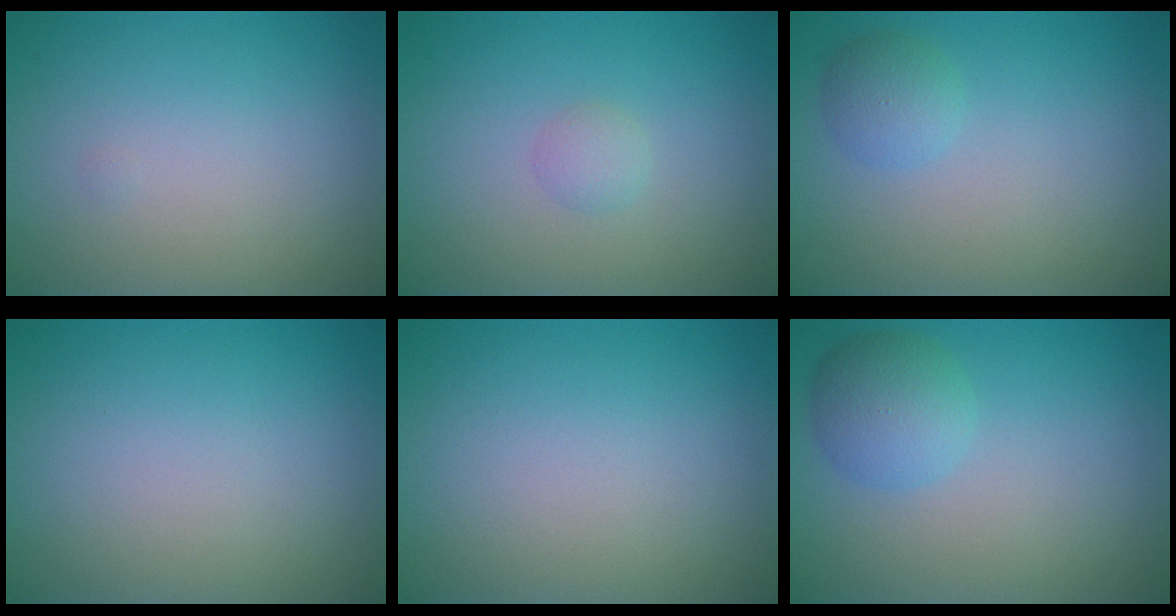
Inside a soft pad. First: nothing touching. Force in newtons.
{"total": 1.0, "press": 1.0, "slide": 0.1}
{"total": 1.8, "press": 1.8, "slide": 0.1}
{"total": 0.0}
{"total": 0.0}
{"total": 3.1, "press": 3.1, "slide": 0.2}